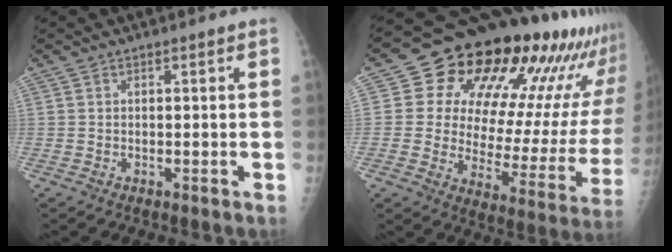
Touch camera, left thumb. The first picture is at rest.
{"total": 26.4, "force": [16.2, 11.7, 17.3], "torque": [-0.208, -0.054, 0.220]}